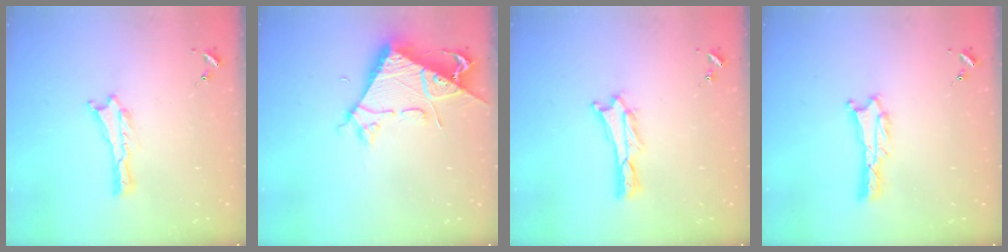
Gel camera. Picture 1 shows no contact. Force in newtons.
{"total": 7.5, "press": 7.5, "slide": 0.7}
{"total": 0.9, "press": 0.9, "slide": 0.2}
{"total": 1.3, "press": 1.2, "slide": 0.1}